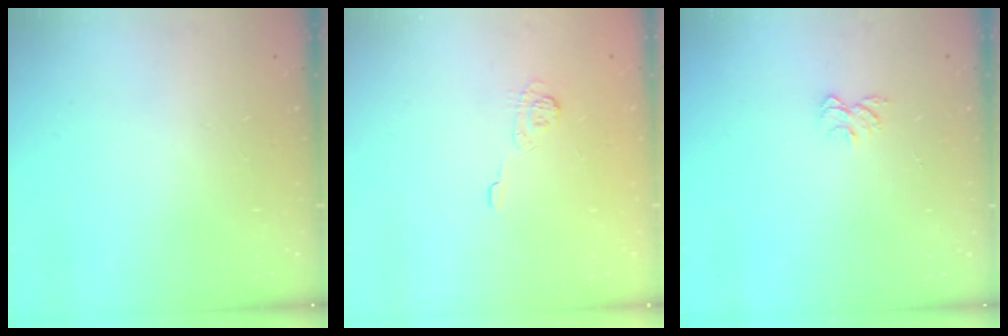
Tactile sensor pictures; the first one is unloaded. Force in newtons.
{"total": 4.5, "press": 4.2, "slide": 1.6}
{"total": 5.4, "press": 5.4, "slide": 0.5}